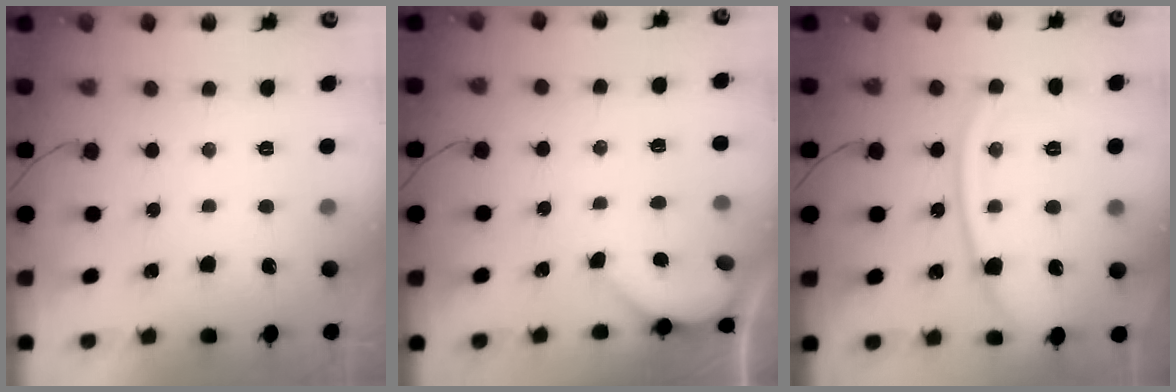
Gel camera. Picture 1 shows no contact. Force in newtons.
{"total": 1.9, "press": 1.9, "slide": 0.1}
{"total": 12.5, "press": 12.4, "slide": 1.6}